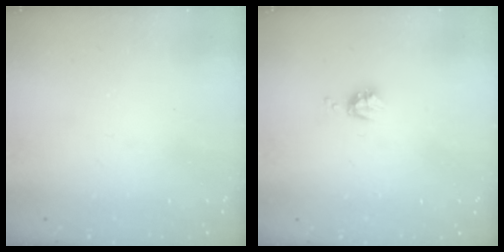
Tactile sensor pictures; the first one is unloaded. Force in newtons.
{"total": 3.8, "press": 3.8, "slide": 0.6}